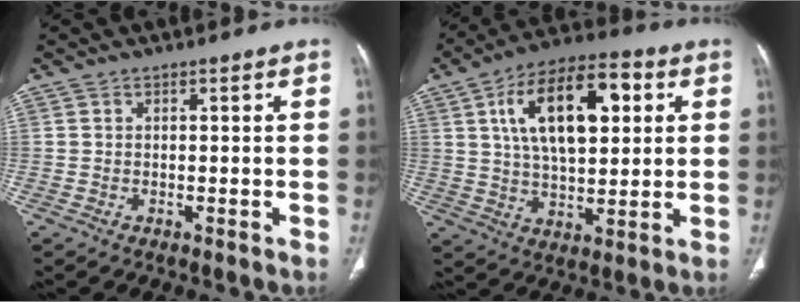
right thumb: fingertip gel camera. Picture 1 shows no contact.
{"total": 18.6, "force": [5.4, 9.3, 15.2], "torque": [-0.229, 0.007, 0.087]}